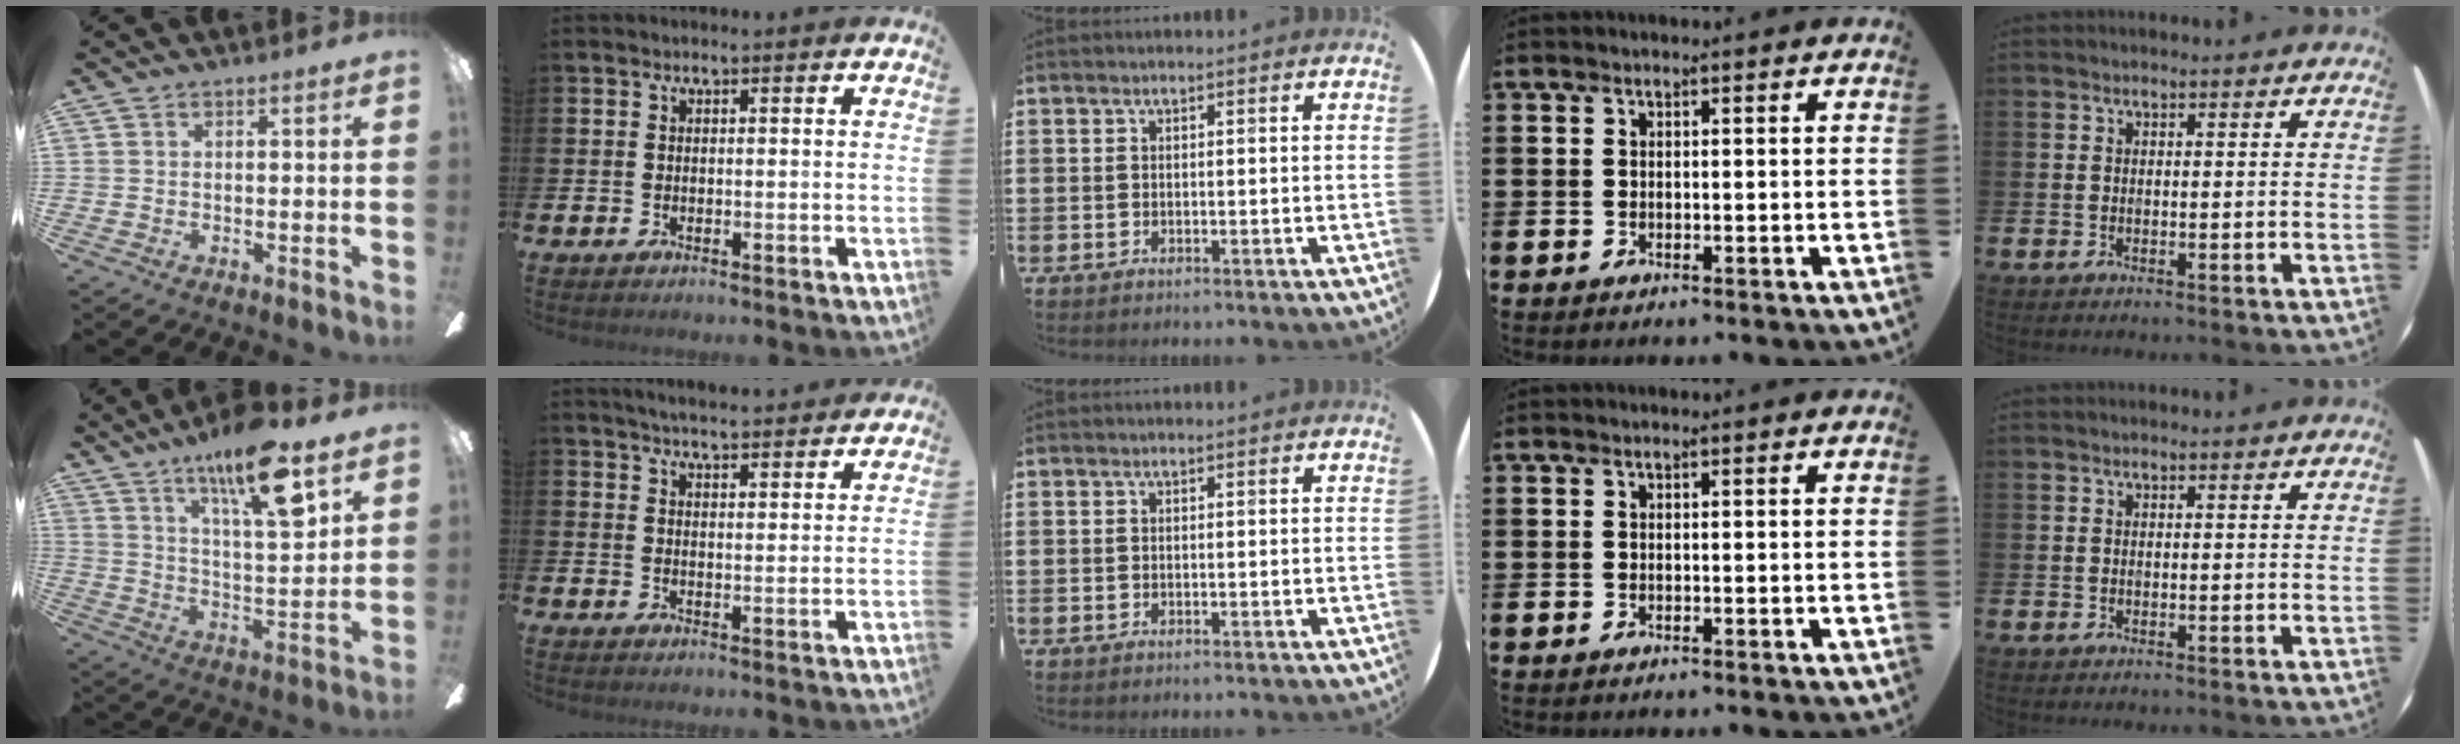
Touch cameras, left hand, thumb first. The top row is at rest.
{"thumb": {"total": 16.8, "force": [10.7, 4.4, 12.2], "torque": [-0.198, -0.050, 0.169]}, "index": {"total": 4.3, "force": [4.3, 0.0, 0.6], "torque": [-0.023, -0.024, 0.077]}}